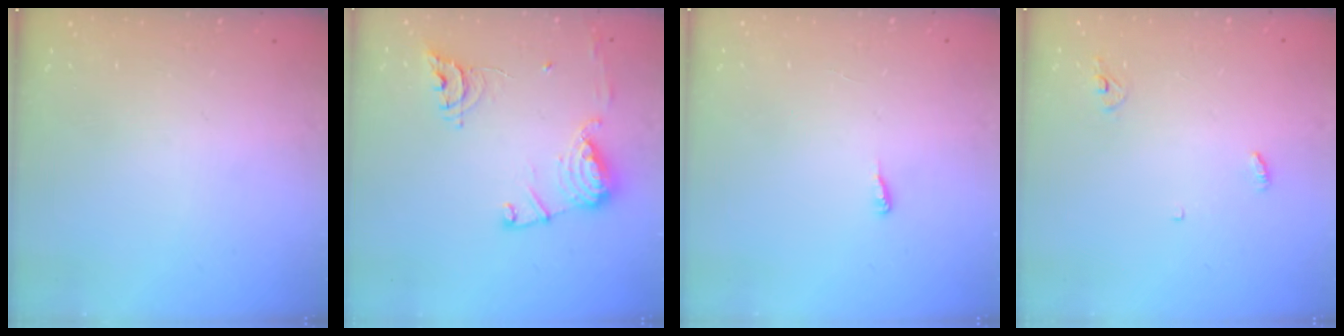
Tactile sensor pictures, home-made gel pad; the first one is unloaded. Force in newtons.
{"total": 15.3, "press": 15.2, "slide": 1.4}
{"total": 4.1, "press": 4.0, "slide": 0.5}
{"total": 3.1, "press": 3.1, "slide": 0.2}